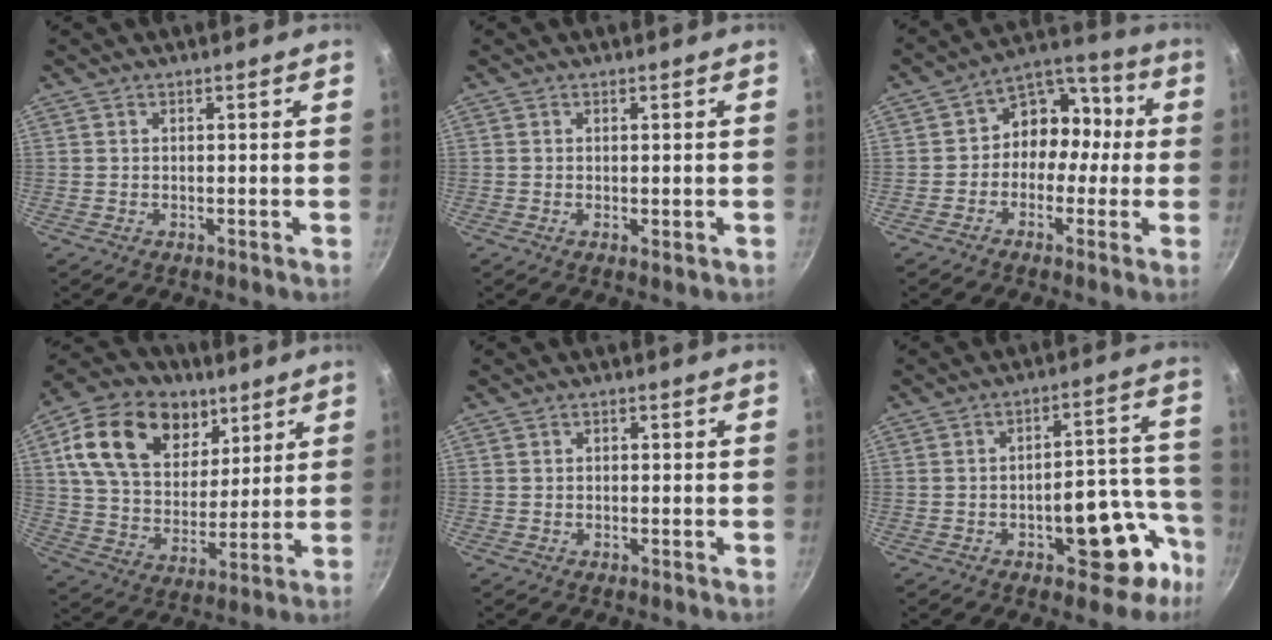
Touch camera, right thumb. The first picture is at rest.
{"total": 0.9, "force": [0.0, 0.3, 0.8], "torque": [-0.011, -0.004, -0.002]}
{"total": 10.4, "force": [-0.9, 8.6, 5.9], "torque": [-0.030, 0.044, -0.037]}
{"total": 21.7, "force": [9.6, 14.9, 12.6], "torque": [-0.197, -0.025, 0.162]}
{"total": 0.5, "force": [-0.2, 0.5, 0.1], "torque": [-0.002, 0.003, -0.003]}
{"total": 14.3, "force": [-6.3, 7.3, 10.5], "torque": [-0.065, 0.068, -0.074]}